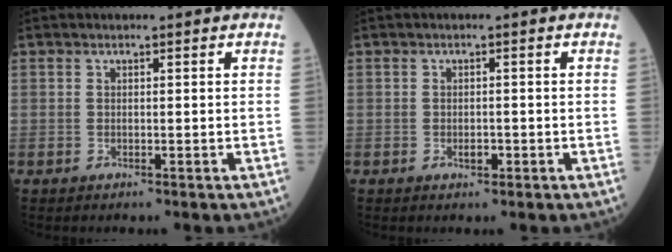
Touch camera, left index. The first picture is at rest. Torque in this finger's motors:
{"motor_torque": [-0.02, 0.01, 0.00, 0.00]}